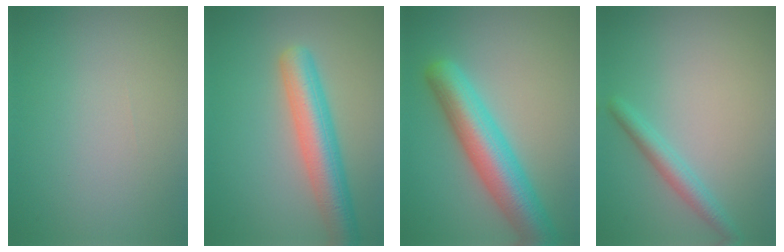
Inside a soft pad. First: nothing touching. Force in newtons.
{"total": 6.2, "press": 6.2, "slide": 0.3}
{"total": 7.8, "press": 7.8, "slide": 0.3}
{"total": 2.3, "press": 2.3, "slide": 0.1}